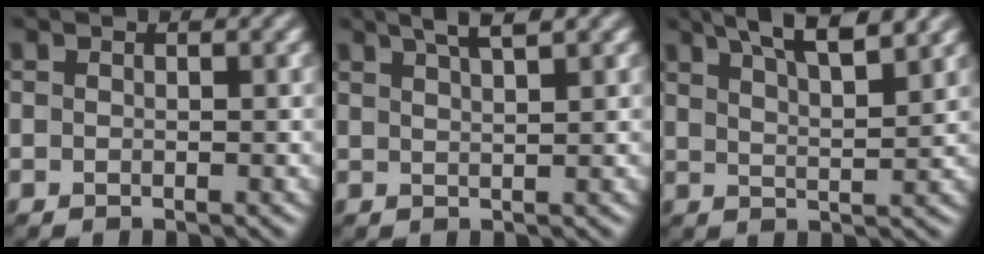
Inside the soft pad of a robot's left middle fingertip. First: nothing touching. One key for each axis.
{"total": 3.0, "fx": 2.2, "fy": 0.3, "fz": 2.0, "tx": -0.018, "ty": 0.018, "tz": 0.022}
{"total": 7.4, "fx": 5.3, "fy": 2.0, "fz": 4.7, "tx": -0.040, "ty": 0.032, "tz": 0.041}